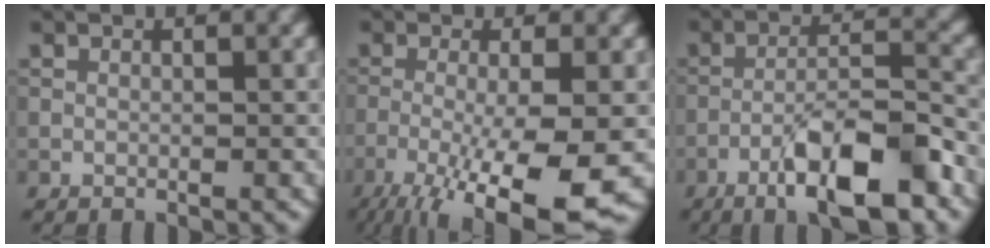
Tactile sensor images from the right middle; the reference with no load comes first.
{"total": 9.7, "force": [-4.3, 2.0, 8.4], "torque": [-0.137, -0.014, -0.072]}
{"total": 9.0, "force": [-5.1, 2.2, 7.1], "torque": [-0.116, 0.012, -0.088]}